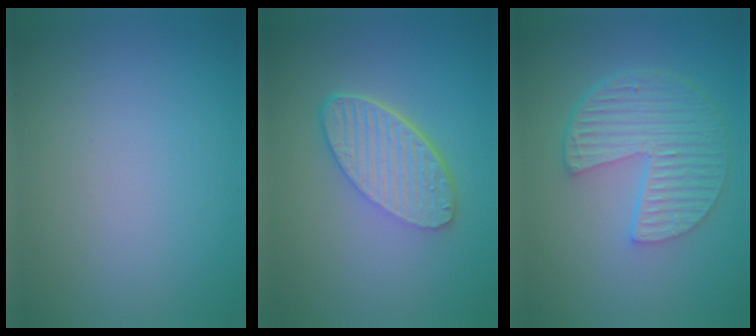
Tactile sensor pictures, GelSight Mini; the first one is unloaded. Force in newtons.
{"total": 6.0, "press": 4.2, "slide": 4.2}
{"total": 5.8, "press": 4.2, "slide": 3.9}